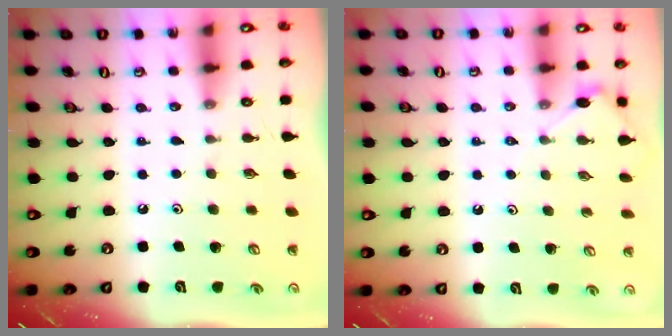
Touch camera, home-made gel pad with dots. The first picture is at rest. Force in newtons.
{"total": 3.6, "press": 3.5, "slide": 0.5}